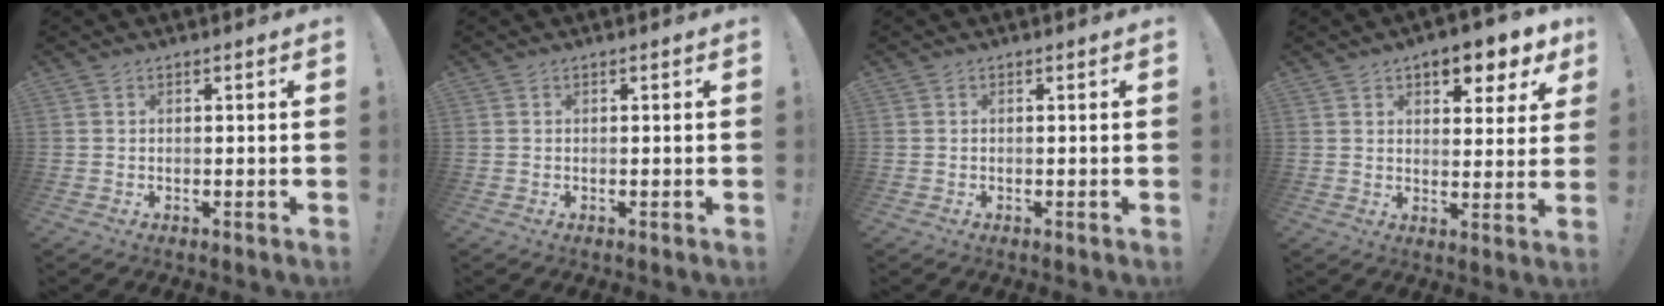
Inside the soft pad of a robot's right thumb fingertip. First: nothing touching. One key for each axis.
{"total": 0.0}
{"total": 0.0}
{"total": 7.9, "fx": 5.1, "fy": 3.8, "fz": 4.7, "tx": -0.047, "ty": -0.036, "tz": 0.088}